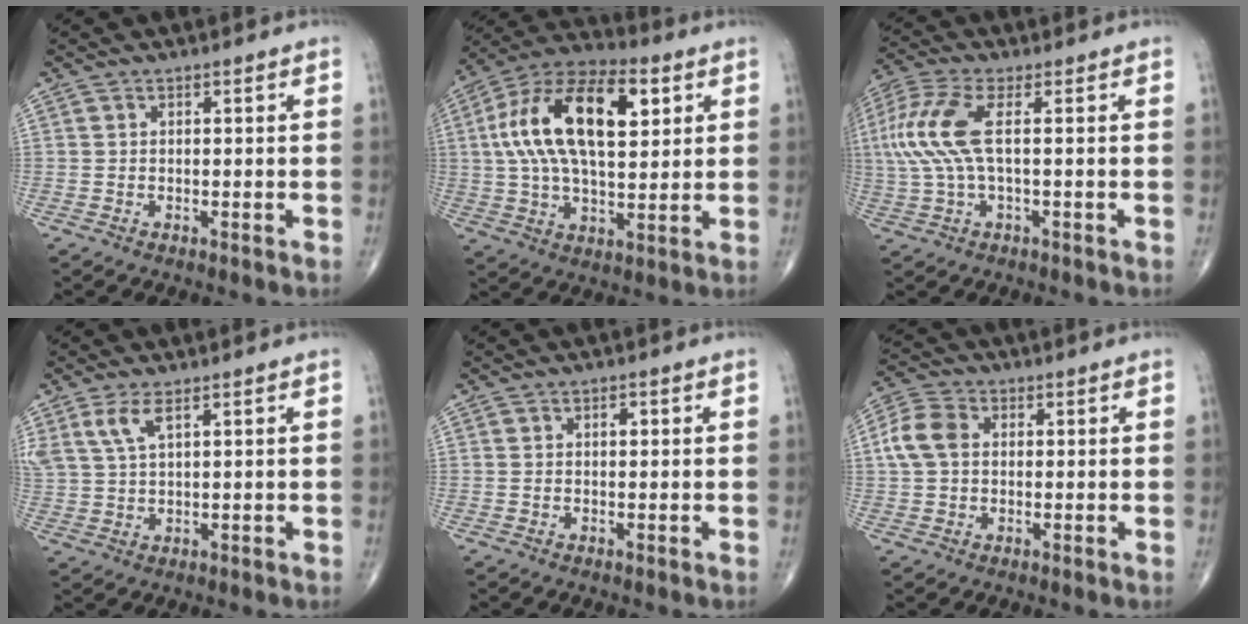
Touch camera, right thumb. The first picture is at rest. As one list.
[{"total": 21.4, "force": [5.3, 10.6, 17.8], "torque": [-0.314, 0.010, 0.083]}, {"total": 10.6, "force": [1.3, 3.6, 9.9], "torque": [-0.264, 0.018, 0.024]}, {"total": 4.7, "force": [2.5, 1.6, 3.7], "torque": [-0.088, -0.005, 0.059]}, {"total": 1.2, "force": [0.2, 0.7, 1.0], "torque": [-0.014, 0.003, 0.000]}, {"total": 7.0, "force": [0.9, 5.3, 4.6], "torque": [-0.095, 0.018, 0.012]}]